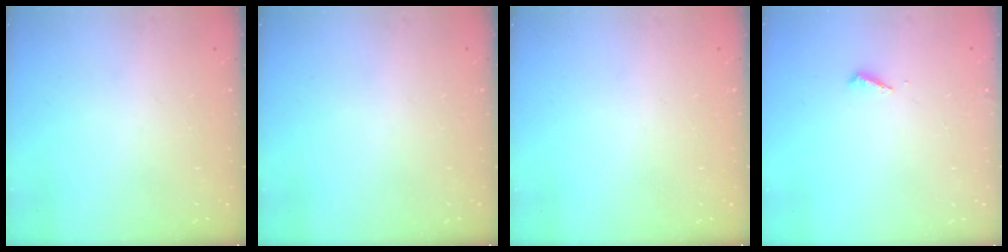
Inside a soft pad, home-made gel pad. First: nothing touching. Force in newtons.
{"total": 0.0}
{"total": 0.0}
{"total": 2.0, "press": 2.0, "slide": 0.2}